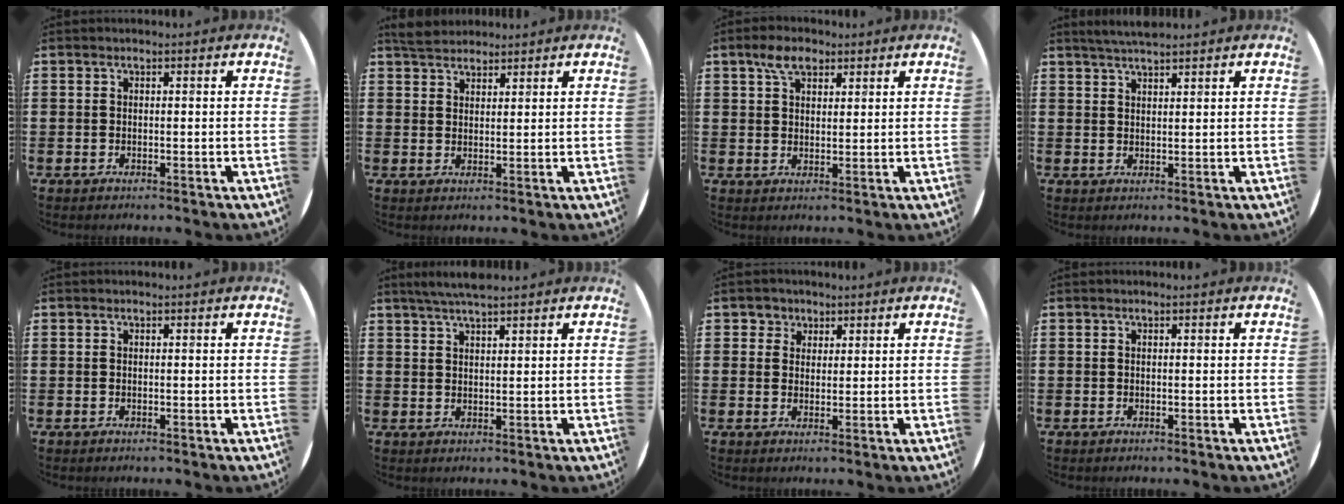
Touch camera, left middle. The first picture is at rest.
{"total": 3.3, "force": [3.2, 1.0, 0.5], "torque": [-0.015, 0.000, 0.061]}
{"total": 4.6, "force": [3.1, 2.4, 2.3], "torque": [-0.036, 0.004, 0.053]}
{"total": 2.9, "force": [2.8, 0.1, 0.8], "torque": [-0.020, -0.003, 0.051]}
{"total": 0.0}
{"total": 3.4, "force": [3.1, 0.2, 1.5], "torque": [-0.033, 0.000, 0.055]}
{"total": 2.4, "force": [1.6, 1.8, -0.1], "torque": [0.003, 0.005, 0.030]}
{"total": 0.0}